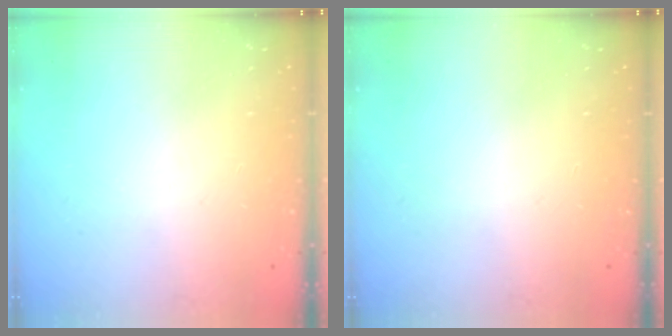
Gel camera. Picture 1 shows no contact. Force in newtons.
{"total": 0.0}